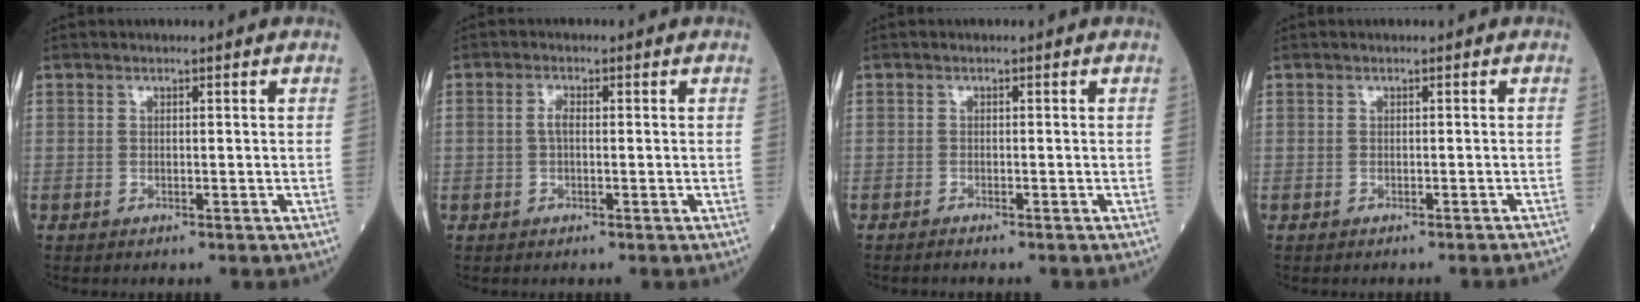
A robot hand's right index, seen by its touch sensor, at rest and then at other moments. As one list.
[{"total": 1.5, "force": [-0.1, 0.6, 1.4], "torque": [-0.030, 0.003, -0.002]}, {"total": 1.1, "force": [-1.0, 0.0, 0.5], "torque": [-0.011, -0.002, -0.014]}, {"total": 3.3, "force": [-3.1, -0.6, 0.9], "torque": [-0.008, -0.008, -0.033]}]